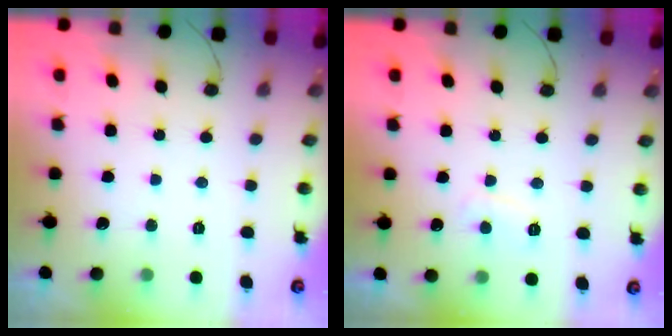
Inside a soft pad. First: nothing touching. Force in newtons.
{"total": 2.9, "press": 2.9, "slide": 0.3}